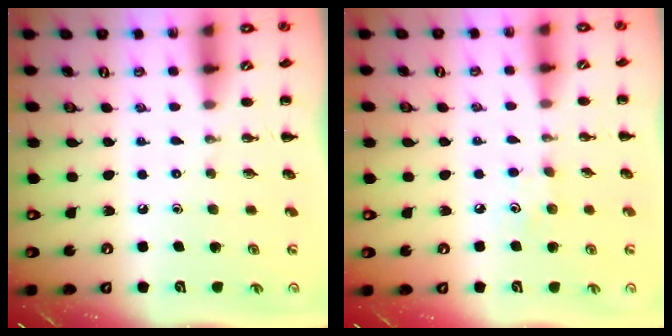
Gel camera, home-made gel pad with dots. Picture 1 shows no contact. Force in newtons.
{"total": 4.9, "press": 4.7, "slide": 1.3}